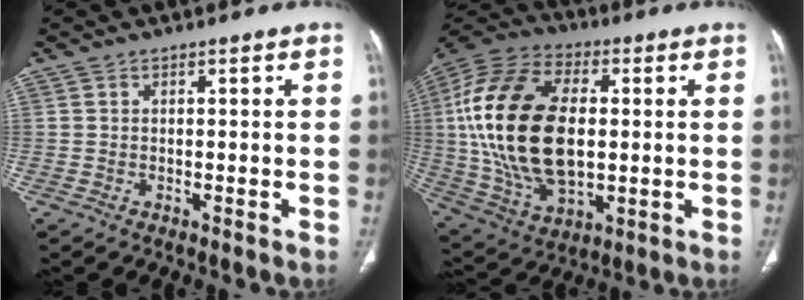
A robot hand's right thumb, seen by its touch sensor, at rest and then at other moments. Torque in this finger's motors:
{"motor_torque": [0.04, 2.61, 2.77, 0.00, 0.41]}